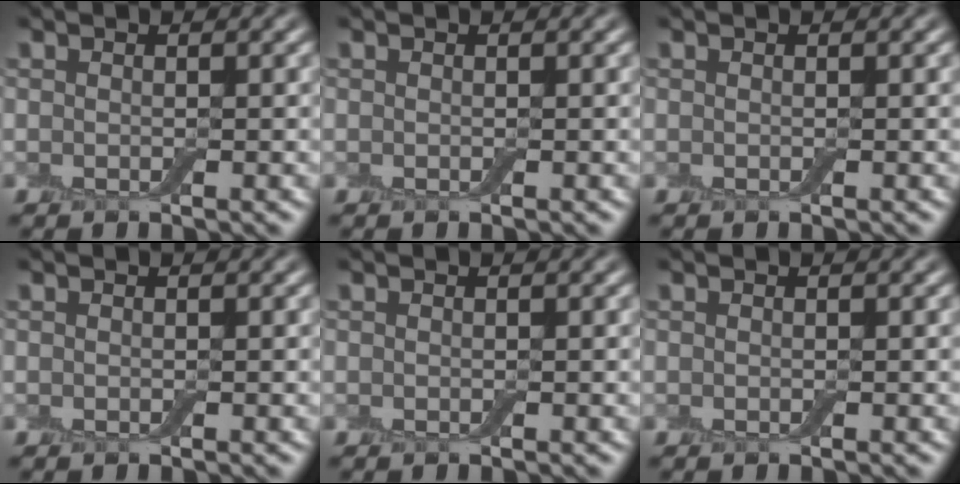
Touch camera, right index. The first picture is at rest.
{"total": 0.0}
{"total": 0.0}
{"total": 0.0}
{"total": 0.0}
{"total": 0.0}